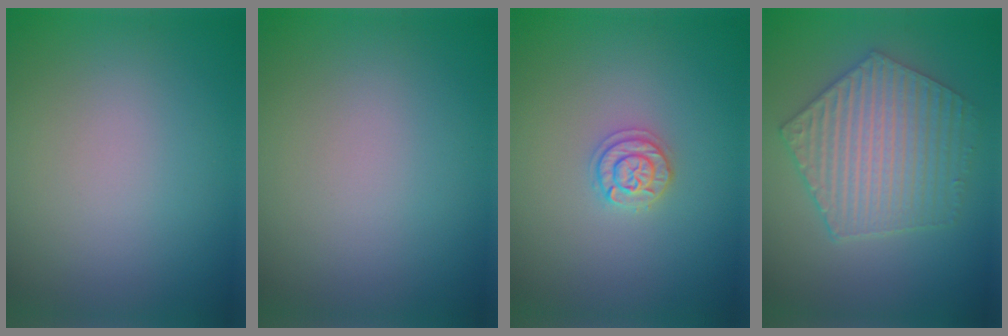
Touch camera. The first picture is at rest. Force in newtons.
{"total": 0.0}
{"total": 1.7, "press": 1.7, "slide": 0.2}
{"total": 5.9, "press": 4.8, "slide": 3.6}